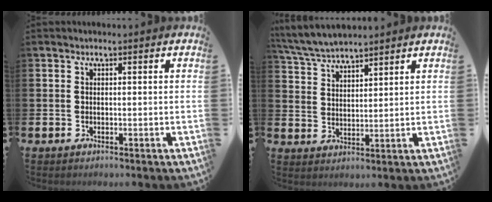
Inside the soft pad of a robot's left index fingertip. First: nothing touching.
{"total": 5.2, "force": [5.1, 0.6, 0.8], "torque": [-0.039, -0.020, 0.095]}